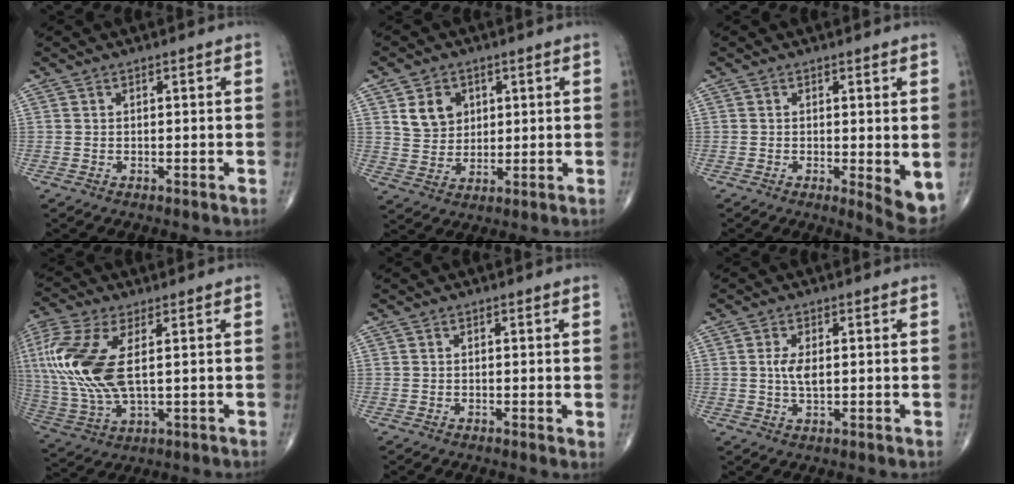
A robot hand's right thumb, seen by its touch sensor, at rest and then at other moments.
{"total": 6.9, "force": [2.6, 5.6, 3.2], "torque": [-0.030, -0.015, 0.052]}
{"total": 5.3, "force": [-0.5, 1.5, 5.1], "torque": [-0.065, -0.015, -0.008]}
{"total": 16.9, "force": [2.8, 7.7, 14.7], "torque": [-0.355, -0.004, 0.059]}
{"total": 0.9, "force": [0.1, 0.2, 0.9], "torque": [-0.013, -0.005, -0.002]}
{"total": 3.8, "force": [0.4, 1.7, 3.4], "torque": [-0.064, -0.005, 0.008]}